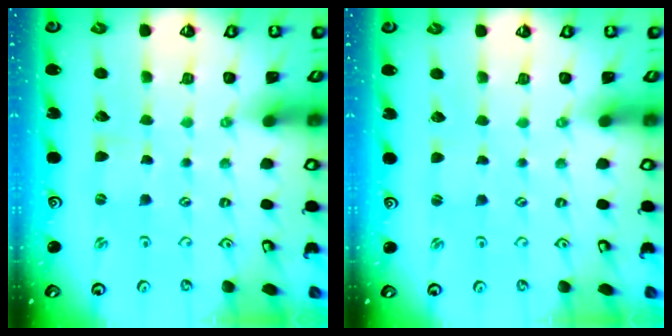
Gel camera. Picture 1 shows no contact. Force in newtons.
{"total": 0.7, "press": 0.7, "slide": 0.2}